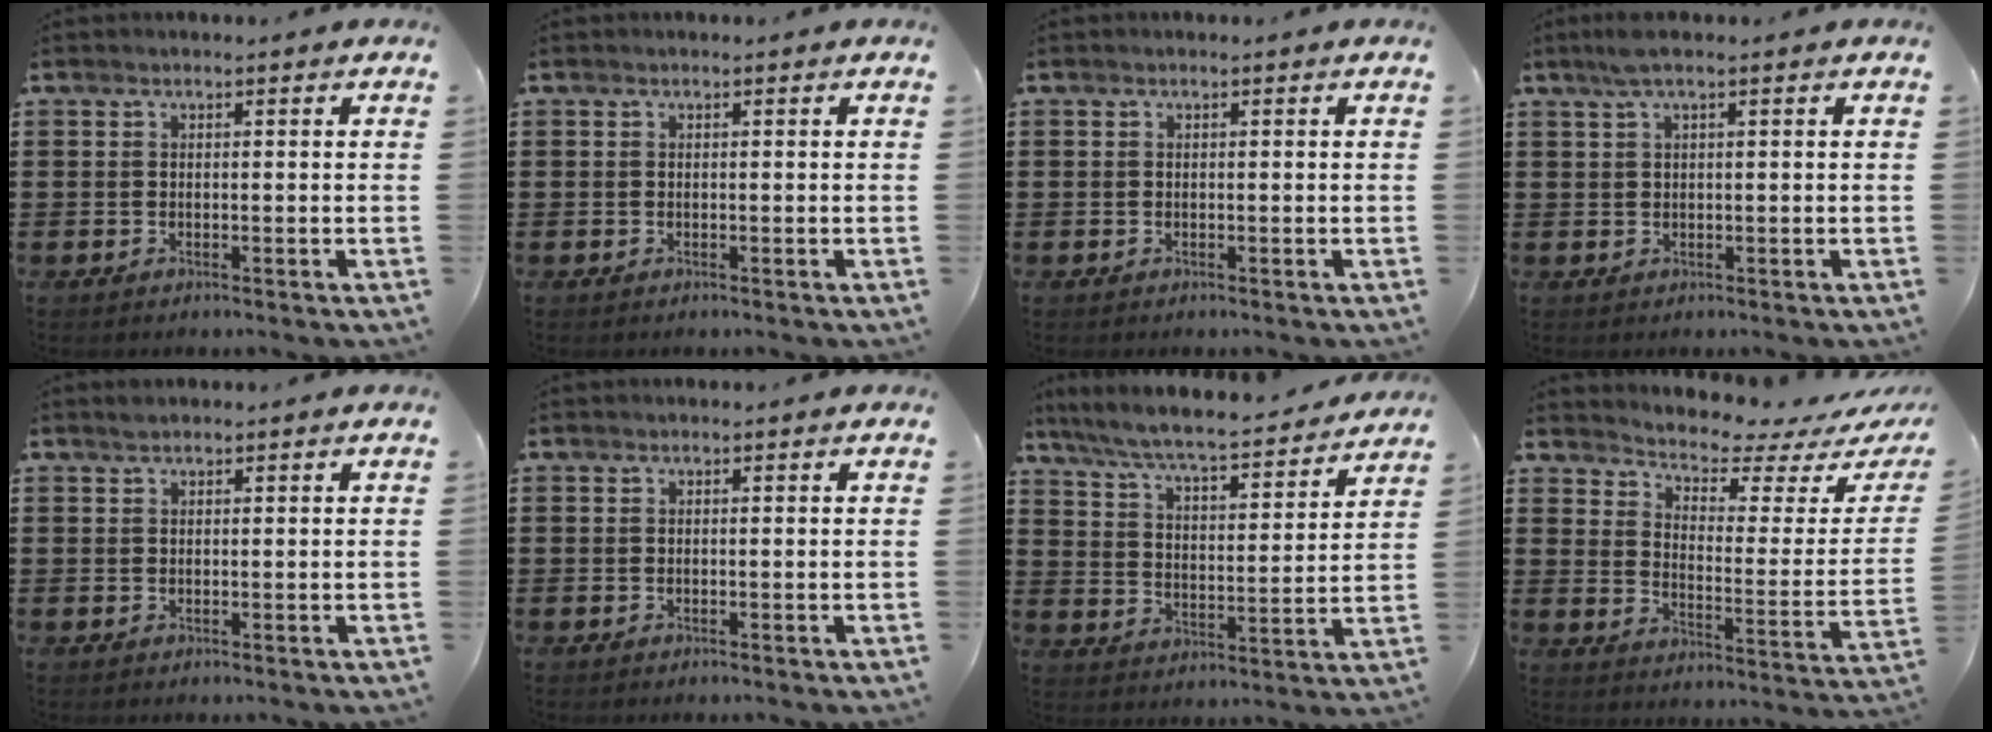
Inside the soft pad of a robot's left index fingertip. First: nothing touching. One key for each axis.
{"total": 0.0}
{"total": 0.0}
{"total": 2.4, "fx": 1.2, "fy": 0.2, "fz": 2.0, "tx": -0.041, "ty": 0.003, "tz": 0.021}
{"total": 1.1, "fx": 1.0, "fy": 0.3, "fz": 0.4, "tx": -0.009, "ty": 0.001, "tz": 0.019}
{"total": 0.0}
{"total": 6.4, "fx": 5.9, "fy": 0.1, "fz": 2.6, "tx": -0.075, "ty": -0.043, "tz": 0.094}
{"total": 3.9, "fx": 3.6, "fy": 0.5, "fz": 1.3, "tx": -0.042, "ty": -0.035, "tz": 0.052}